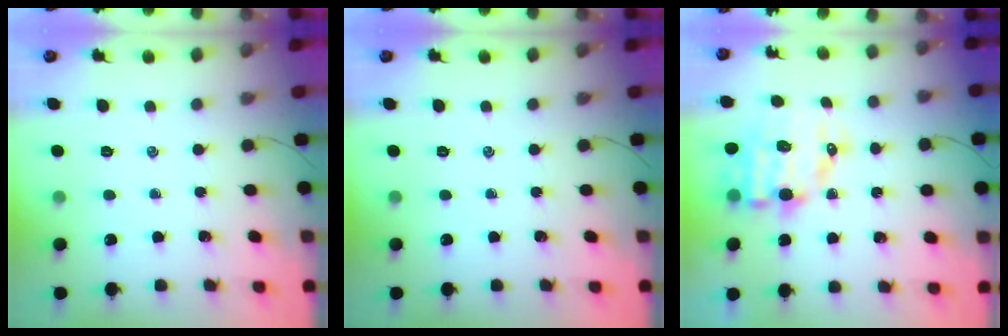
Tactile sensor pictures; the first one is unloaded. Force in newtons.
{"total": 0.0}
{"total": 10.9, "press": 10.6, "slide": 2.6}